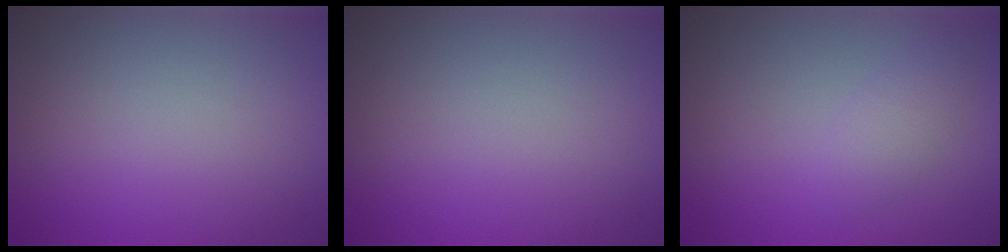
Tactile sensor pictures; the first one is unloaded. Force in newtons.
{"total": 0.0}
{"total": 1.8, "press": 1.8, "slide": 0.1}